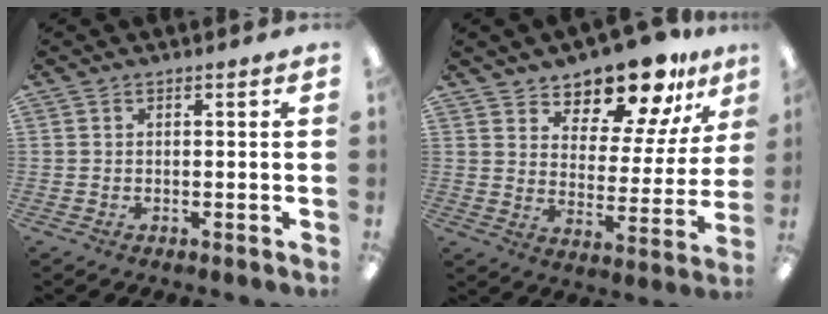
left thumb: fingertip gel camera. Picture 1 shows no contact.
{"total": 14.1, "force": [12.5, 4.6, 4.4], "torque": [-0.068, -0.103, 0.222]}